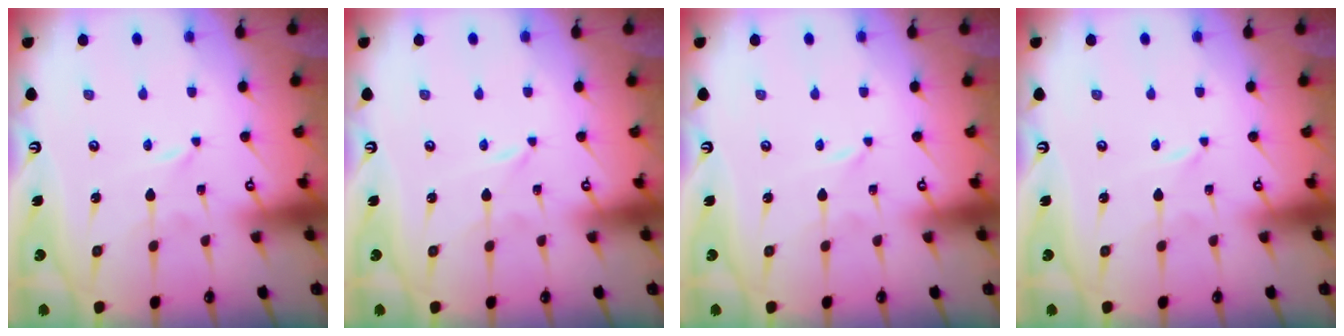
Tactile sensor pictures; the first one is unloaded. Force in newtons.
{"total": 0.0}
{"total": 0.0}
{"total": 0.0}